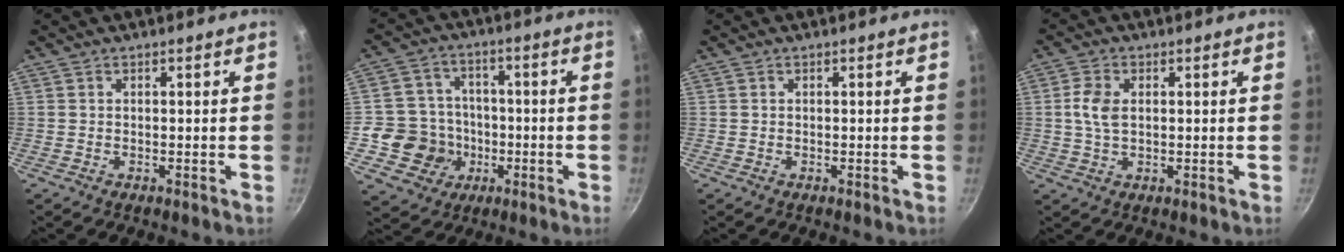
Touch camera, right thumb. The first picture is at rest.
{"total": 11.1, "force": [-2.6, 10.4, 2.9], "torque": [-0.021, 0.030, -0.046]}
{"total": 0.0}
{"total": 4.9, "force": [0.7, 3.0, 3.8], "torque": [-0.073, 0.005, 0.012]}